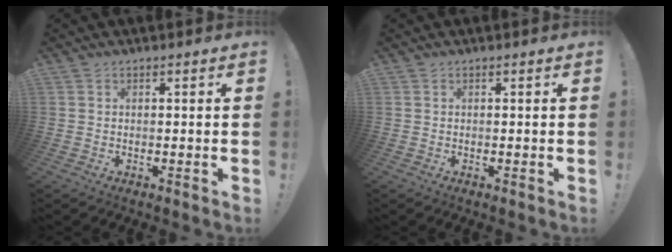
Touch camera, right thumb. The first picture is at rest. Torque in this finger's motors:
{"motor_torque": [0.01, -0.11, -0.06, 0.05, -0.09]}